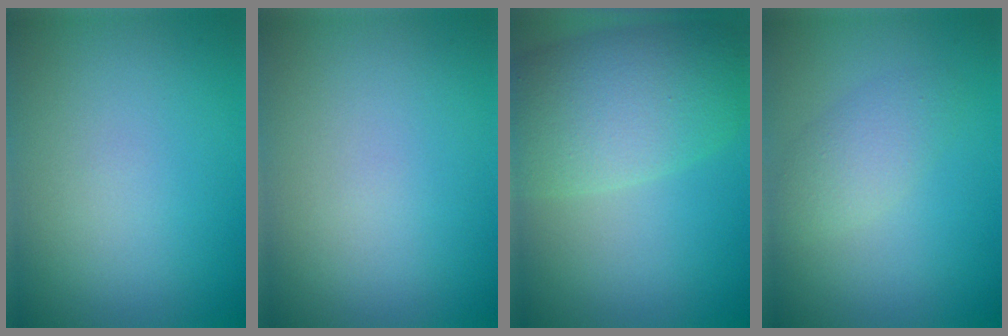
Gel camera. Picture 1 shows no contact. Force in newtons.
{"total": 0.0}
{"total": 8.4, "press": 8.4, "slide": 0.3}
{"total": 2.5, "press": 2.5, "slide": 0.0}